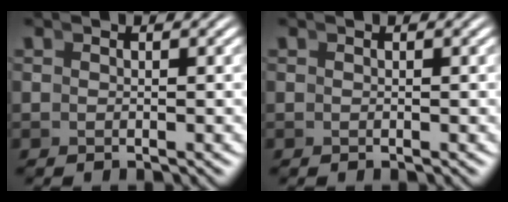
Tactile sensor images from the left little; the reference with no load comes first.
{"total": 0.0}